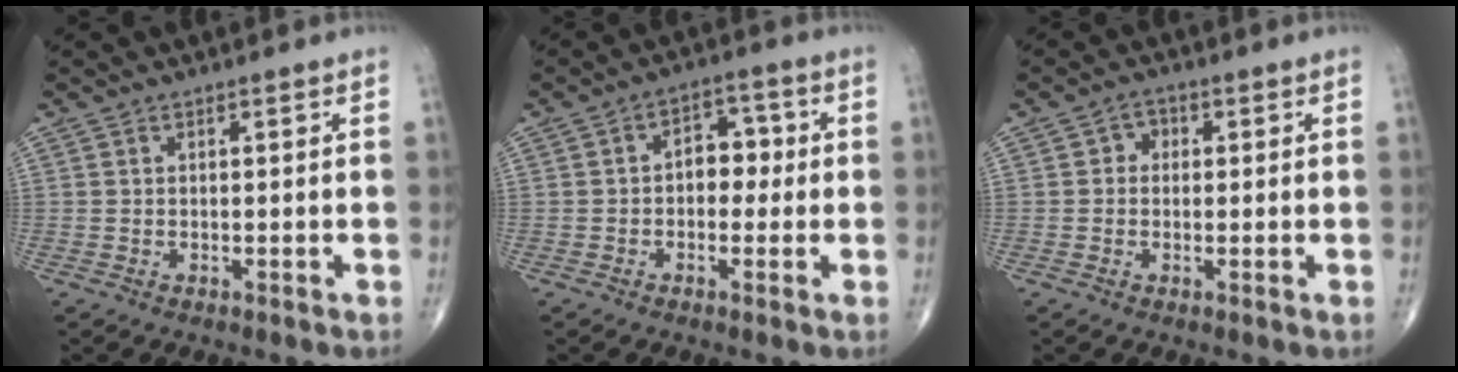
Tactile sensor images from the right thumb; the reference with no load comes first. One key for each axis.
{"total": 5.8, "fx": -0.2, "fy": 4.1, "fz": 4.1, "tx": -0.028, "ty": 0.021, "tz": -0.012}
{"total": 2.5, "fx": 0.2, "fy": 2.2, "fz": 1.2, "tx": -0.001, "ty": 0.008, "tz": -0.005}